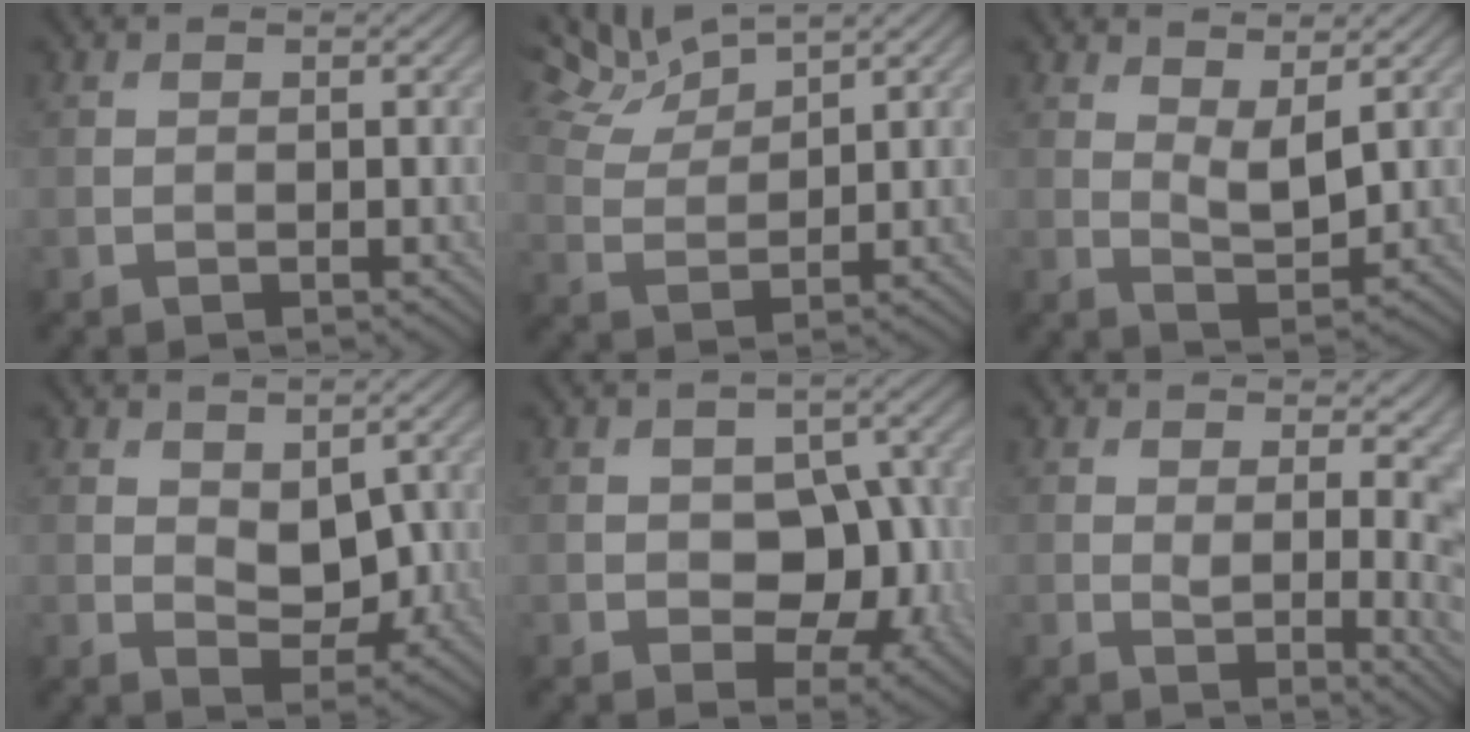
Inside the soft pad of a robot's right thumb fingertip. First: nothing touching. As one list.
[{"total": 5.8, "force": [5.1, 0.9, 2.6], "torque": [-0.066, 0.008, 0.103]}, {"total": 3.8, "force": [2.2, 1.3, 2.9], "torque": [-0.063, -0.010, 0.042]}, {"total": 4.9, "force": [1.0, 2.9, 3.8], "torque": [-0.061, -0.008, 0.022]}, {"total": 7.3, "force": [-1.0, 5.0, 5.3], "torque": [-0.067, -0.009, -0.016]}, {"total": 7.5, "force": [2.0, 2.9, 6.6], "torque": [-0.081, -0.005, 0.034]}]